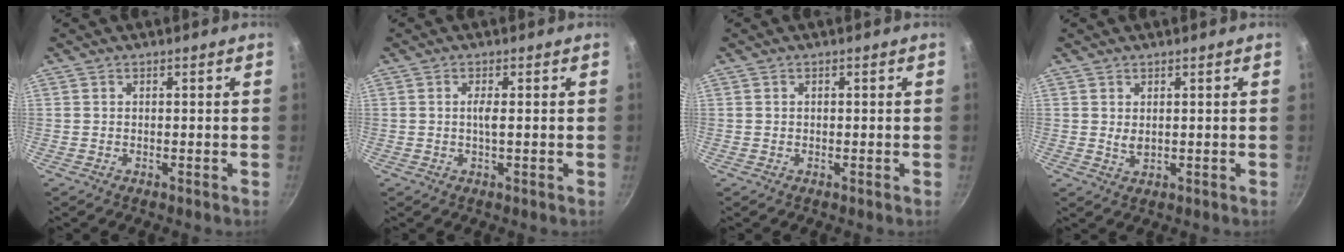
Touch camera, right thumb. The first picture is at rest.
{"total": 1.9, "force": [0.1, 0.1, 1.9], "torque": [-0.041, -0.002, 0.001]}
{"total": 0.0}
{"total": 1.8, "force": [0.6, 1.0, 1.4], "torque": [-0.022, -0.009, 0.012]}